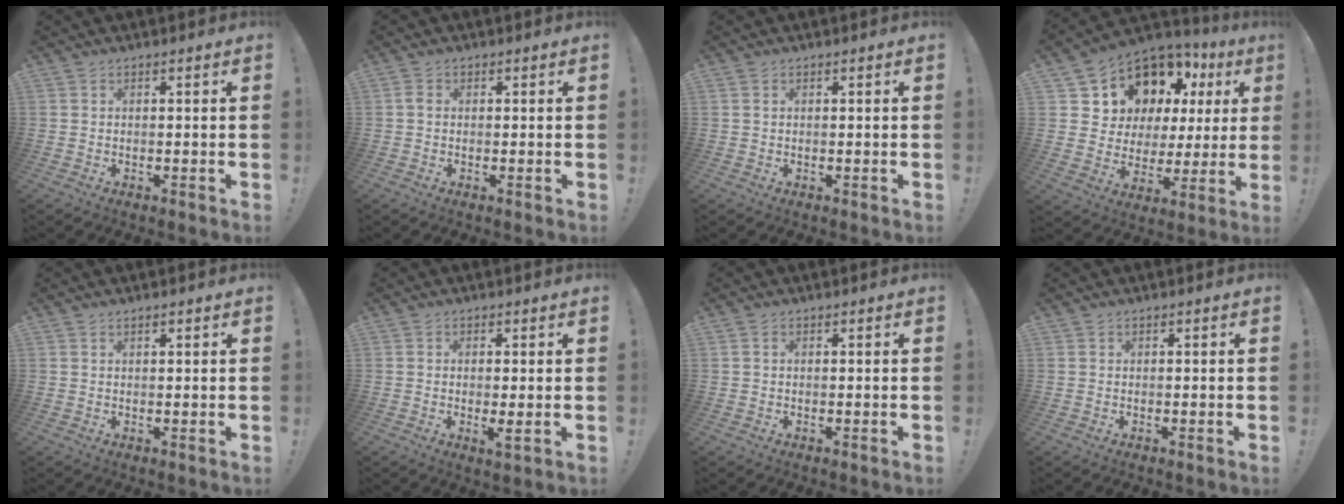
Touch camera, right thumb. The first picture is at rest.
{"total": 1.5, "force": [0.2, 1.2, 0.9], "torque": [-0.016, 0.005, 0.004]}
{"total": 0.7, "force": [0.4, 0.5, 0.4], "torque": [-0.017, 0.005, 0.010]}
{"total": 10.8, "force": [7.5, 6.8, 3.7], "torque": [-0.063, -0.073, 0.147]}
{"total": 0.9, "force": [0.7, 0.2, 0.5], "torque": [-0.004, -0.001, 0.012]}
{"total": 3.1, "force": [0.1, 0.3, 3.1], "torque": [-0.048, -0.008, 0.004]}
{"total": 0.6, "force": [0.2, 0.5, 0.2], "torque": [-0.010, 0.005, 0.004]}
{"total": 0.0}